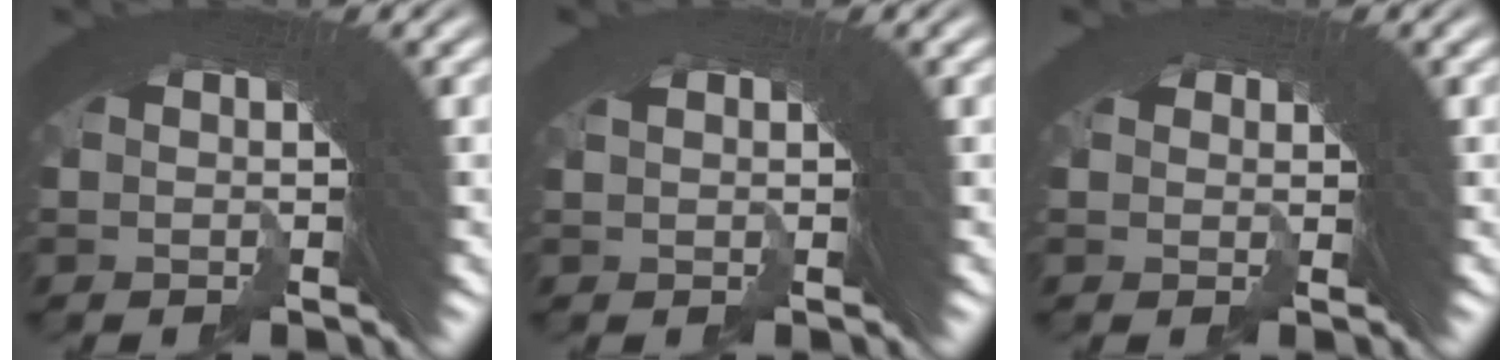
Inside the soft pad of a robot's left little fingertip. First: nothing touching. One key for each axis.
{"total": 0.7, "fx": 0.4, "fy": -0.5, "fz": -0.2, "tx": 0.016, "ty": 0.007, "tz": 0.006}
{"total": 0.8, "fx": -0.3, "fy": 0.7, "fz": -0.2, "tx": 0.006, "ty": -0.014, "tz": 0.002}